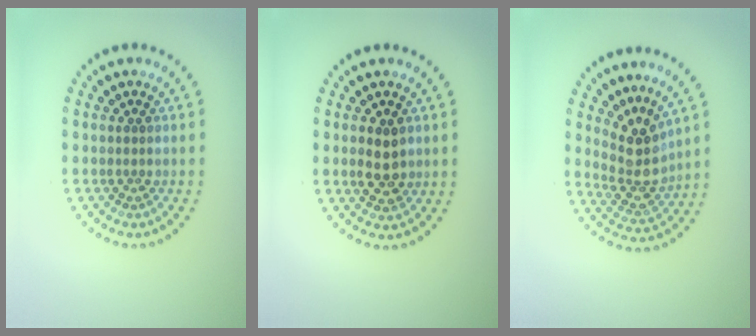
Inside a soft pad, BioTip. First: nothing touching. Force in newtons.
{"total": 2.7, "press": 2.6, "slide": 0.3}
{"total": 3.7, "press": 2.7, "slide": 2.5}